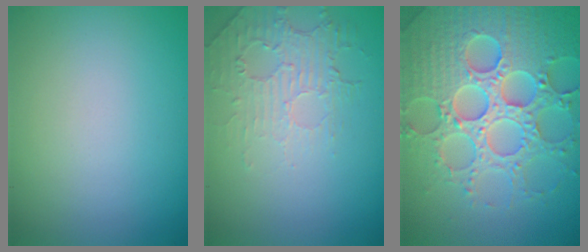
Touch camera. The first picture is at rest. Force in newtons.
{"total": 2.1, "press": 1.2, "slide": 1.7}
{"total": 8.1, "press": 7.9, "slide": 1.7}